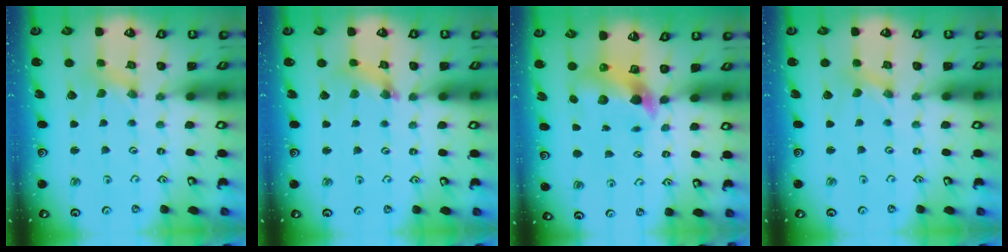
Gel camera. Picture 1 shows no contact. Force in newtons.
{"total": 3.9, "press": 3.8, "slide": 0.4}
{"total": 6.9, "press": 6.8, "slide": 0.9}
{"total": 0.0}